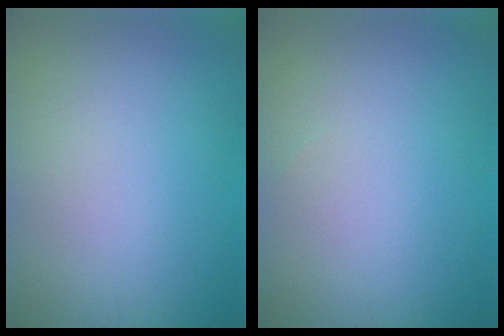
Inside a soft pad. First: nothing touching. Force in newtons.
{"total": 0.0}